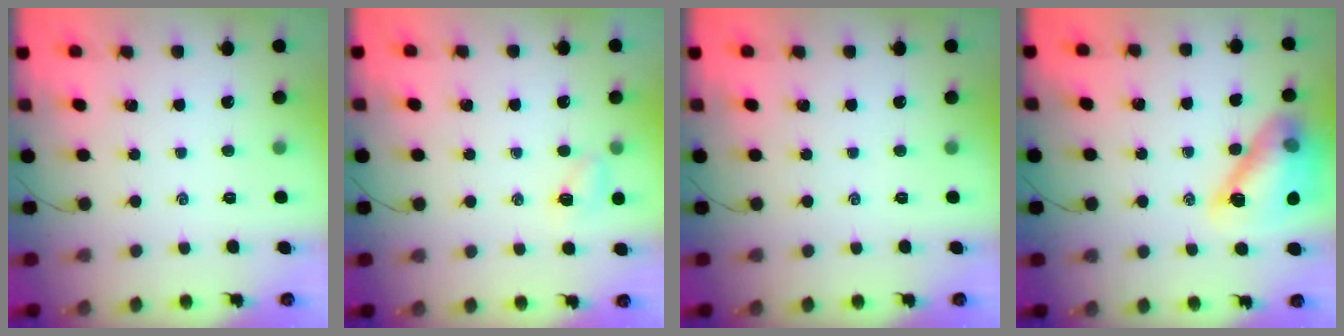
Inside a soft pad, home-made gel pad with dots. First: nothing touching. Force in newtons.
{"total": 5.3, "press": 5.1, "slide": 1.3}
{"total": 0.0}
{"total": 14.3, "press": 14.0, "slide": 2.8}